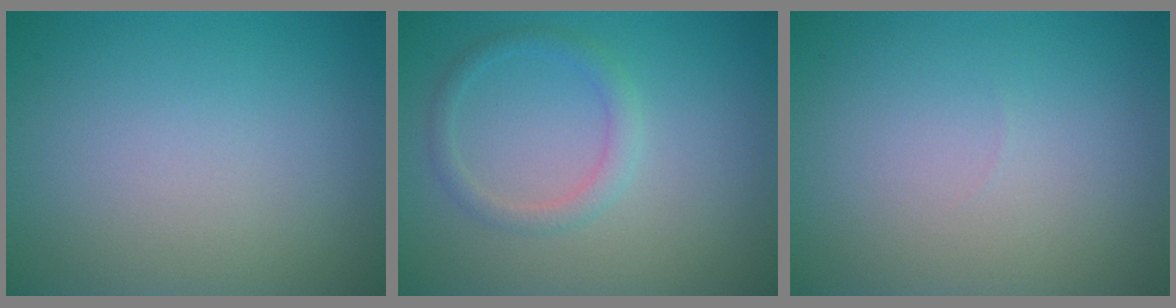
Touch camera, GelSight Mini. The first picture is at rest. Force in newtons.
{"total": 1.7, "press": 1.7, "slide": 0.1}
{"total": 0.0}